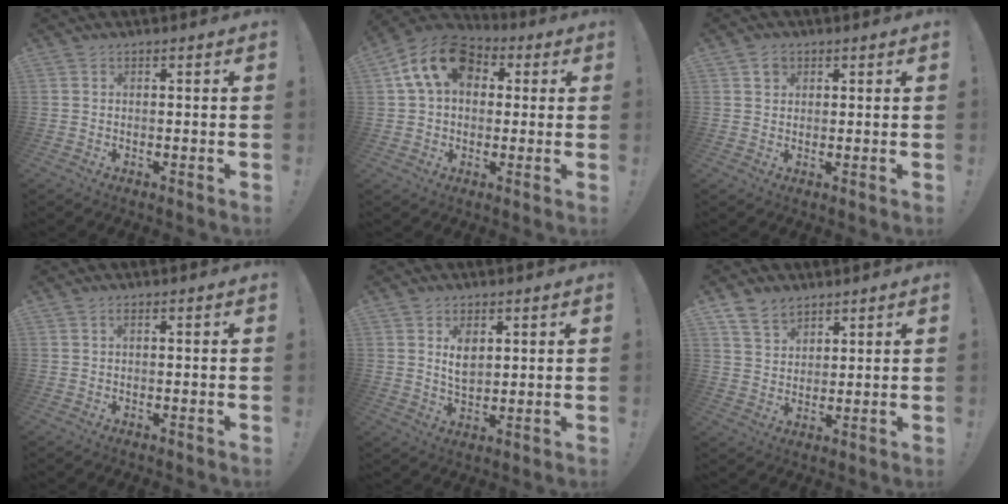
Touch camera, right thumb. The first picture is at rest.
{"total": 15.0, "force": [5.1, 10.3, 9.6], "torque": [-0.153, 0.000, 0.098]}
{"total": 2.8, "force": [1.6, 2.2, 0.7], "torque": [-0.002, -0.005, 0.028]}
{"total": 0.6, "force": [0.1, 0.0, 0.6], "torque": [-0.010, 0.000, 0.001]}
{"total": 5.5, "force": [2.4, 3.5, 3.5], "torque": [-0.054, -0.013, 0.043]}
{"total": 7.5, "force": [5.5, 4.6, 2.3], "torque": [-0.042, -0.028, 0.107]}